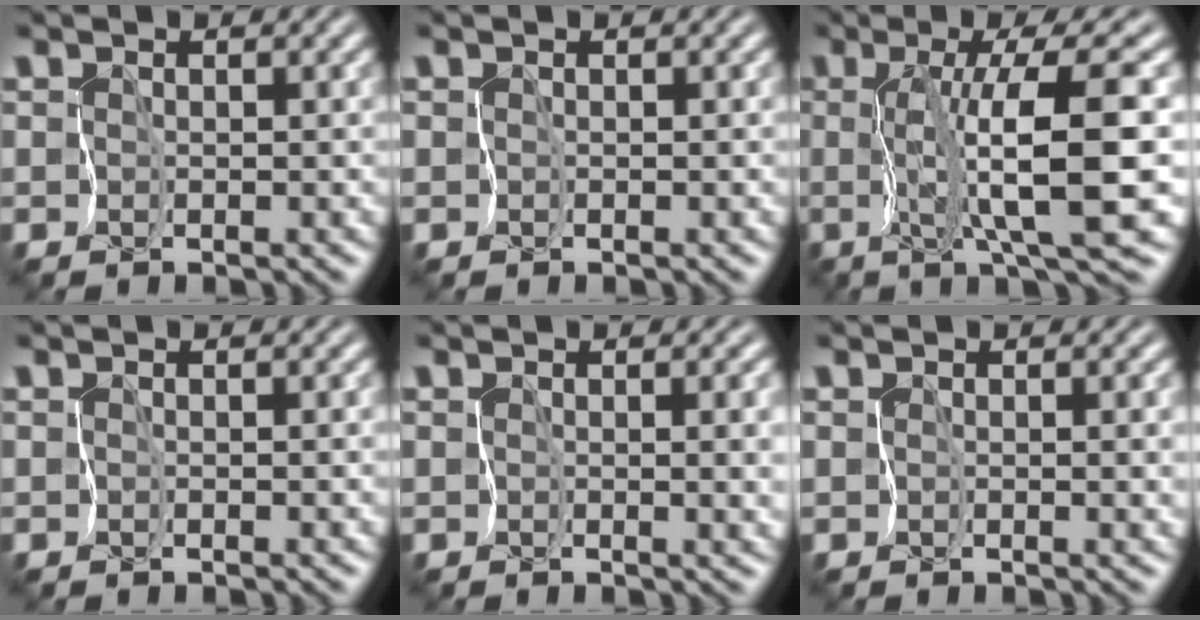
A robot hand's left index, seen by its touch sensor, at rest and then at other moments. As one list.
[{"total": 0.0}, {"total": 8.4, "force": [-0.4, 1.1, 8.3], "torque": [-0.115, 0.001, -0.009]}, {"total": 0.7, "force": [-0.1, 0.3, 0.6], "torque": [-0.007, -0.002, -0.003]}, {"total": 4.8, "force": [0.4, 2.3, 4.2], "torque": [-0.043, -0.012, 0.016]}, {"total": 3.0, "force": [0.3, 1.4, 2.6], "torque": [-0.035, -0.008, 0.012]}]